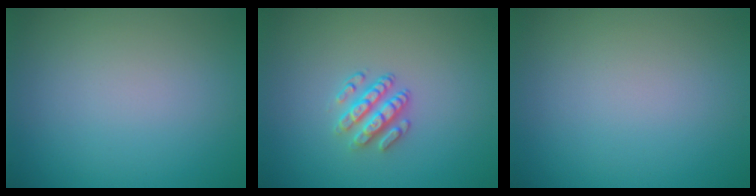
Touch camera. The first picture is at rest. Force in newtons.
{"total": 2.9, "press": 2.5, "slide": 1.6}
{"total": 0.0}